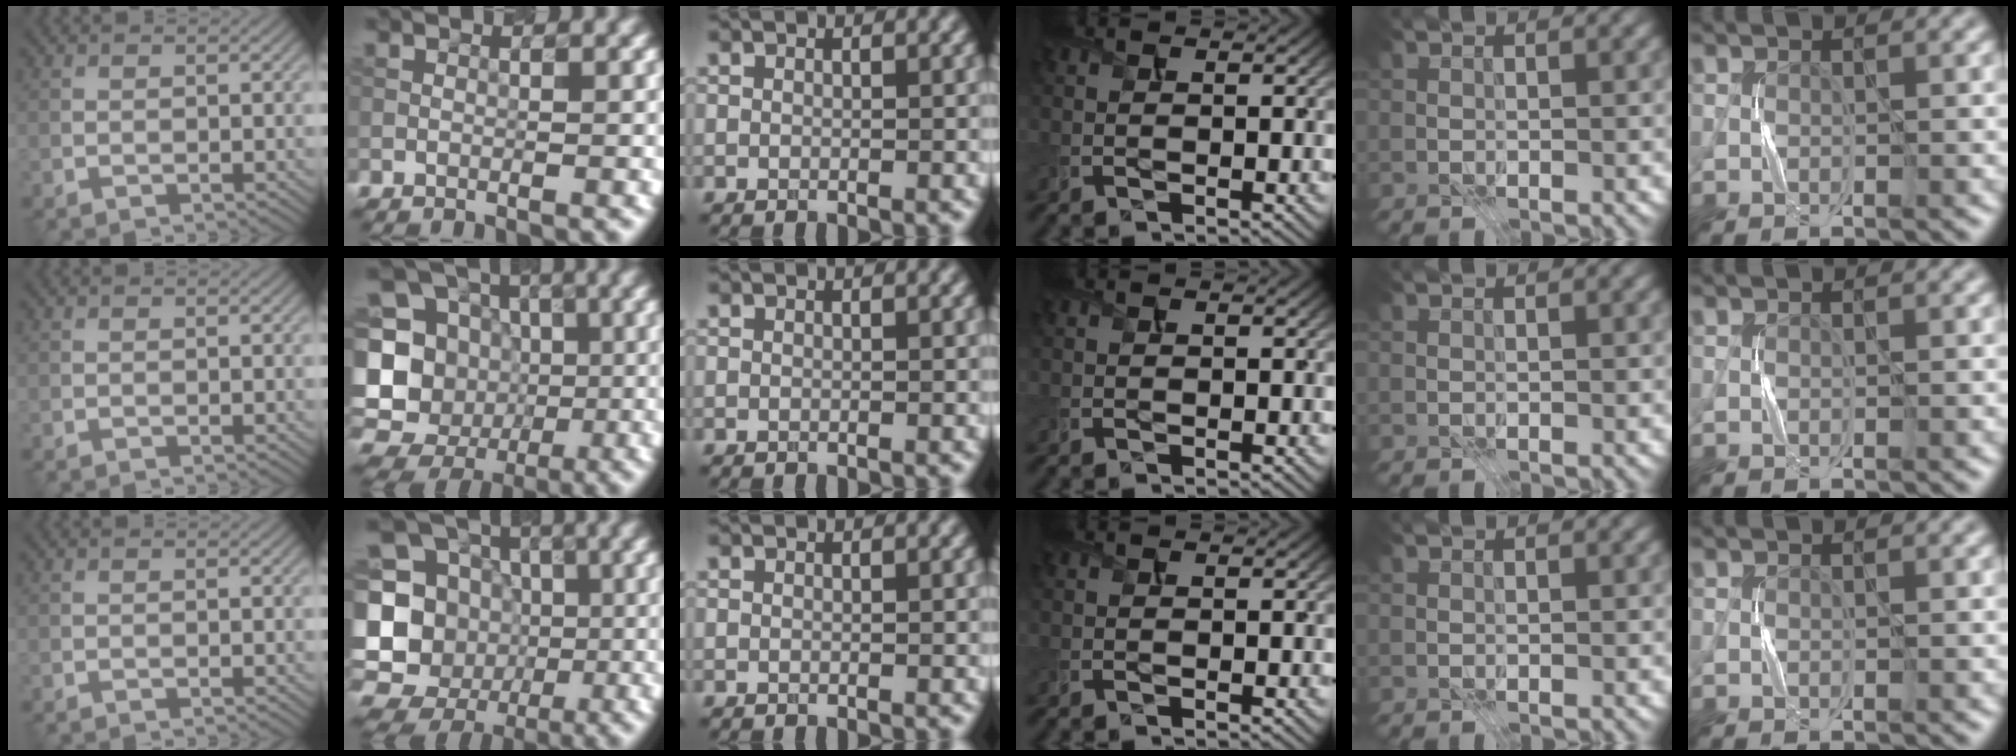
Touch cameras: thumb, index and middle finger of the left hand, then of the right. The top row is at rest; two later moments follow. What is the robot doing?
{"motion": "press", "object": "sticker"}